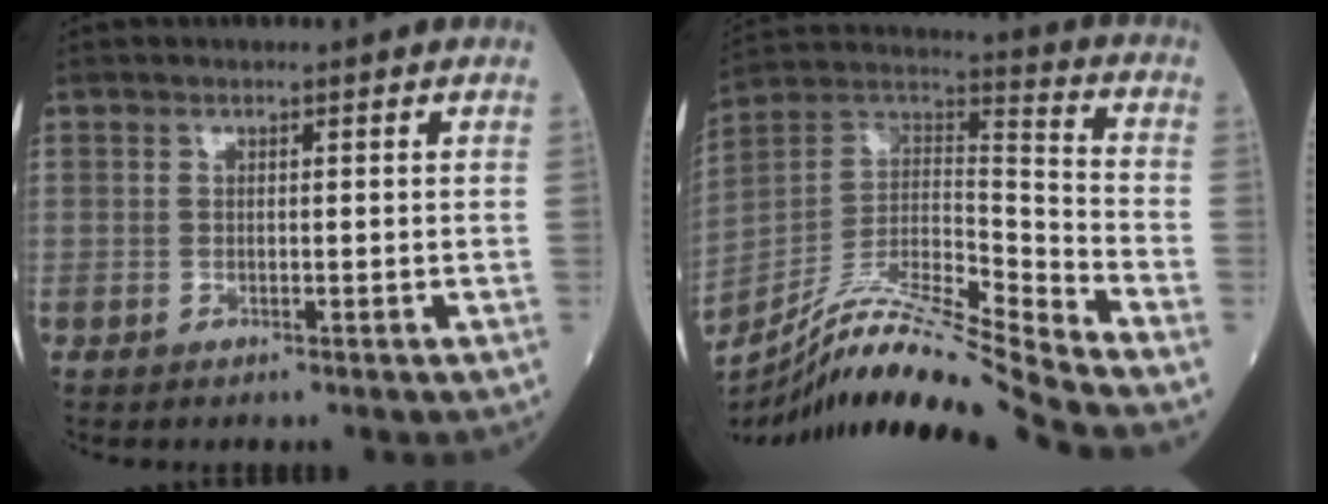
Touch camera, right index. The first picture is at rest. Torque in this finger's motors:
{"motor_torque": [-0.47, -0.96, 0.30, 0.11]}